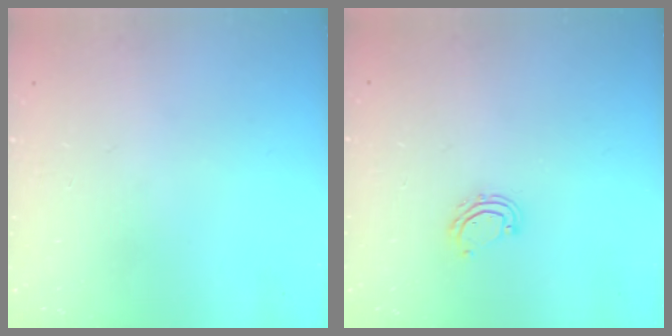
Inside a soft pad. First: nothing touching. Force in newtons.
{"total": 4.5, "press": 4.4, "slide": 0.4}